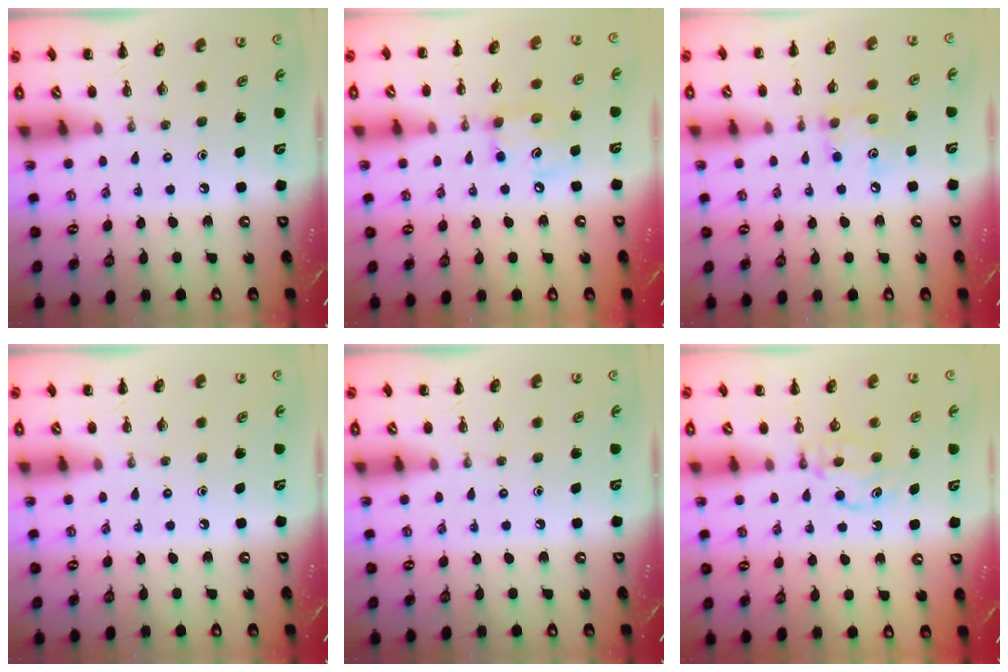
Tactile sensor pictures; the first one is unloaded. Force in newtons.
{"total": 7.8, "press": 7.8, "slide": 0.6}
{"total": 7.5, "press": 7.4, "slide": 0.9}
{"total": 0.0}
{"total": 0.0}
{"total": 5.5, "press": 5.3, "slide": 1.7}